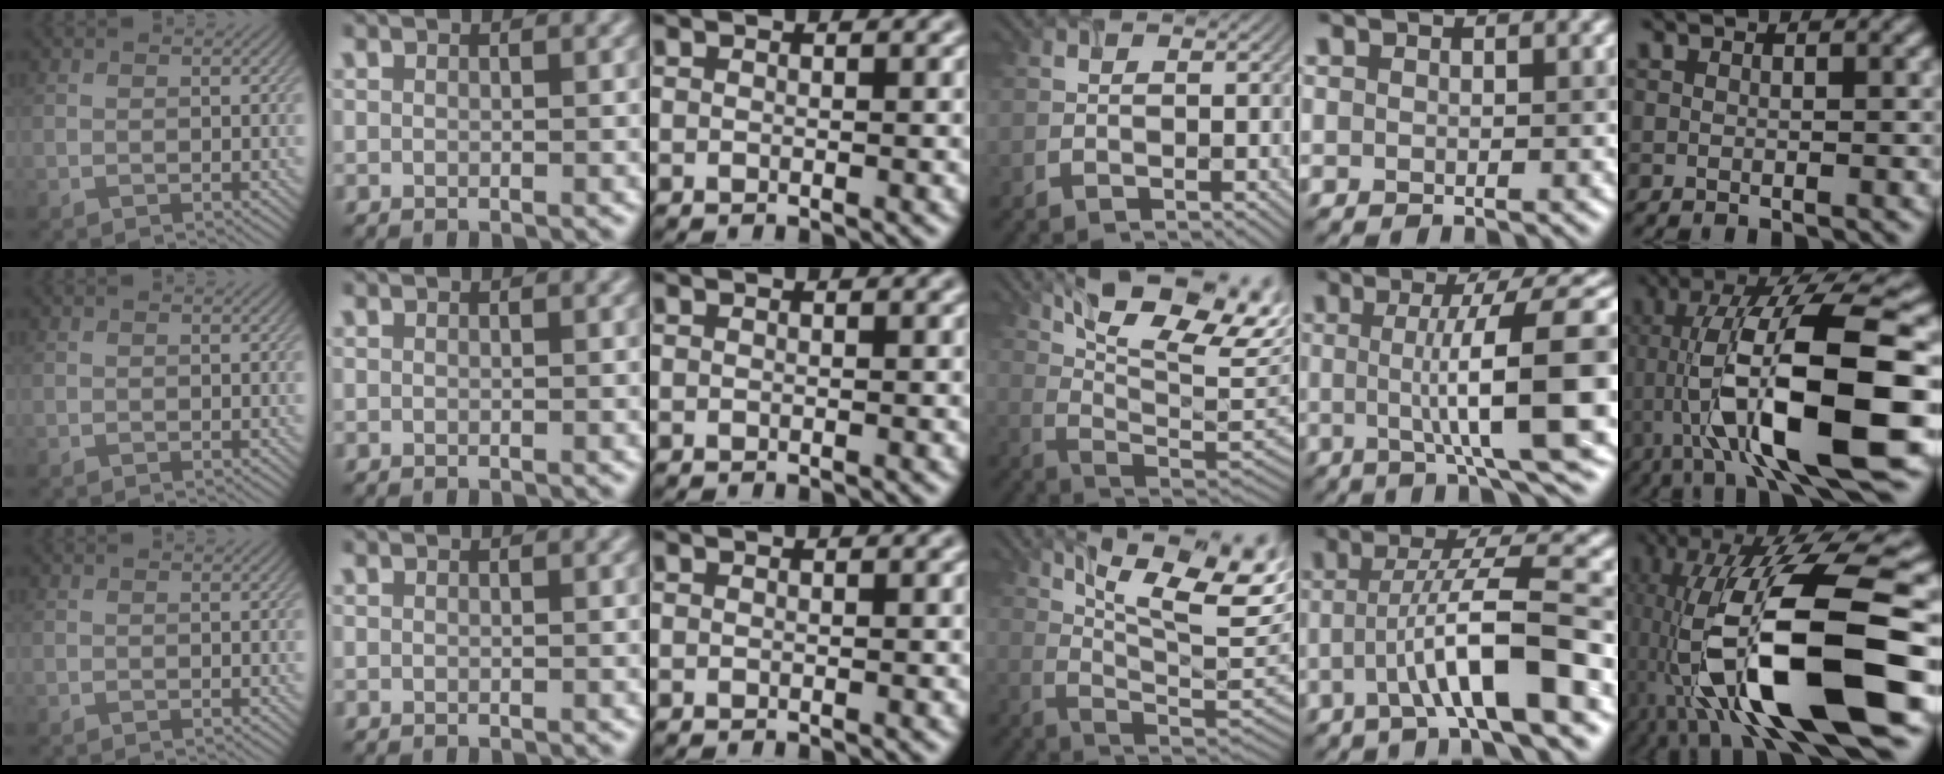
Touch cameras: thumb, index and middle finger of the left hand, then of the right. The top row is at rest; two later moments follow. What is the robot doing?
{"motion": "screw", "object": "timer"}